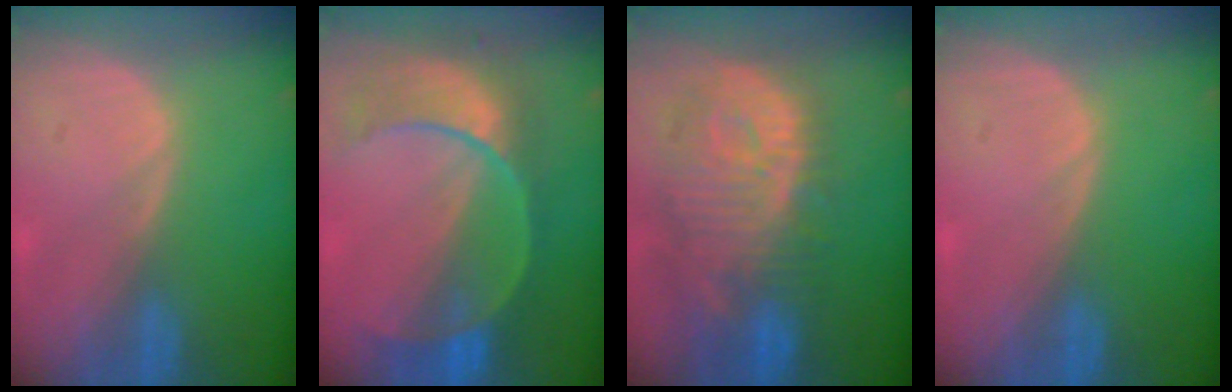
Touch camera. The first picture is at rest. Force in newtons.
{"total": 9.7, "press": 8.6, "slide": 4.5}
{"total": 12.9, "press": 11.3, "slide": 6.2}
{"total": 0.0}